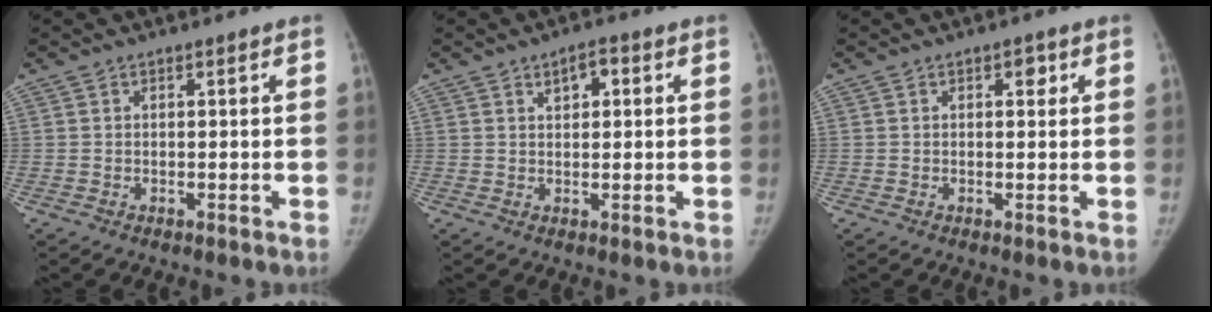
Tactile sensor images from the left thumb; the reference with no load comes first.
{"total": 3.4, "force": [1.4, 1.8, 2.5], "torque": [-0.024, 0.004, 0.020]}
{"total": 1.6, "force": [0.7, 1.0, 1.1], "torque": [-0.003, 0.002, 0.007]}